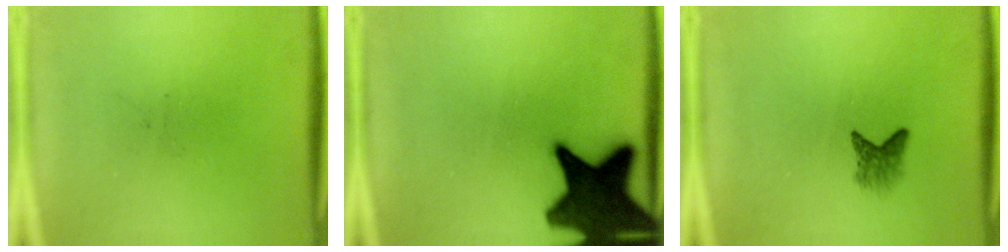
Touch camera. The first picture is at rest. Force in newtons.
{"total": 18.0}
{"total": 2.3}